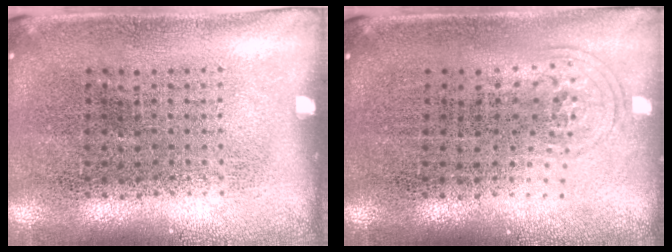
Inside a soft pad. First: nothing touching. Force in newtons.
{"total": 0.9, "press": 0.7, "slide": 0.6}